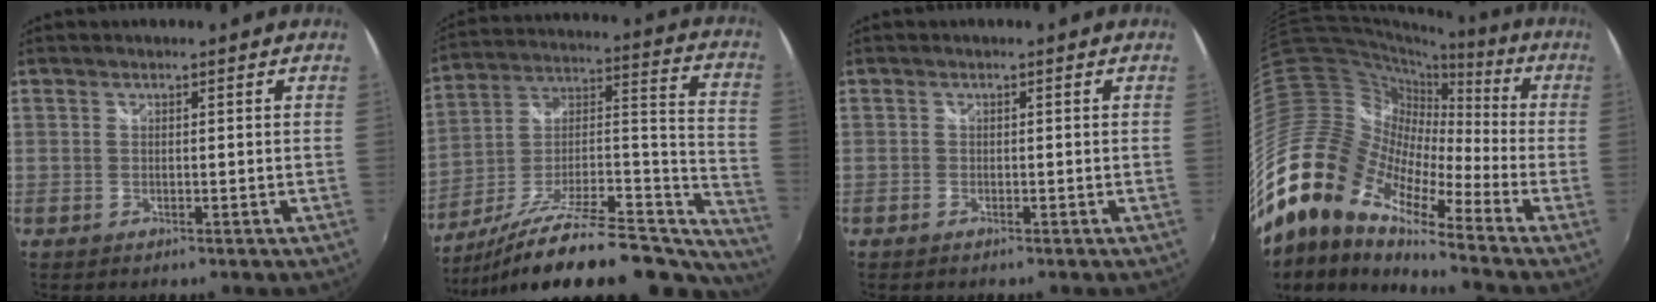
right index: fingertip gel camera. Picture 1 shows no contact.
{"total": 28.9, "force": [-20.5, 10.5, 17.4], "torque": [-0.231, 0.018, -0.302]}
{"total": 0.8, "force": [-0.6, 0.4, 0.1], "torque": [-0.004, -0.001, -0.013]}
{"total": 20.4, "force": [-13.2, 9.1, 12.6], "torque": [-0.220, -0.022, -0.271]}